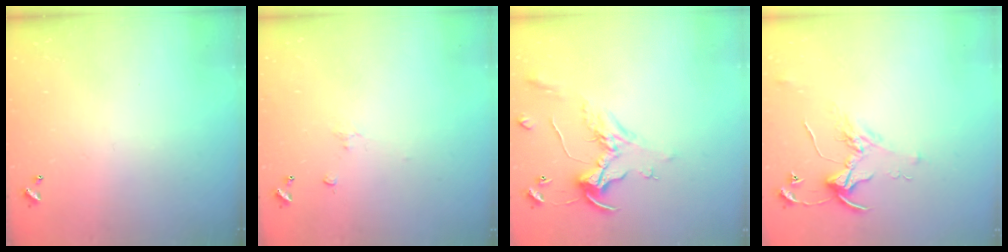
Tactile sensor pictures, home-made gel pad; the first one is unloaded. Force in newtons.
{"total": 1.1, "press": 0.9, "slide": 0.5}
{"total": 0.8, "press": 0.5, "slide": 0.6}
{"total": 2.1, "press": 2.1, "slide": 0.1}